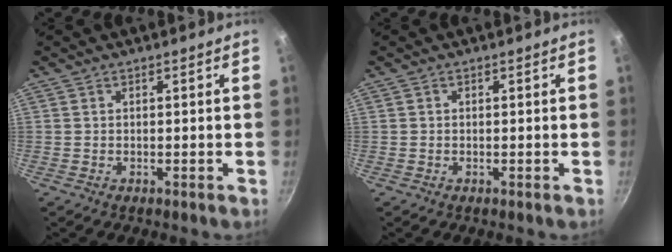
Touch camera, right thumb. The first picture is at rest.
{"total": 0.0}